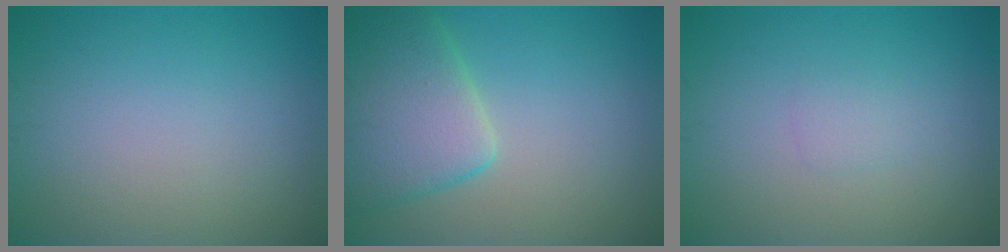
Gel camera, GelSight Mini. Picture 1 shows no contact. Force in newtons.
{"total": 6.4, "press": 6.4, "slide": 0.3}
{"total": 0.9, "press": 0.9, "slide": 0.1}